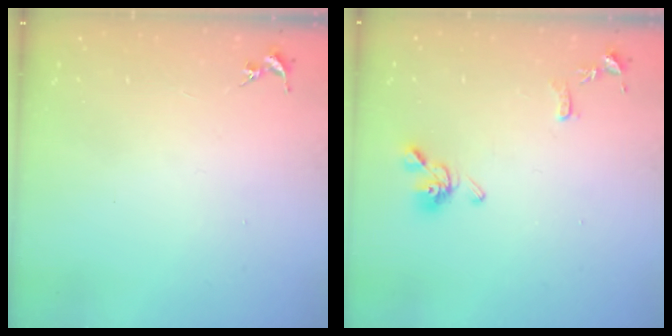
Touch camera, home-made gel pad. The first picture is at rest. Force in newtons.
{"total": 10.1, "press": 10.1, "slide": 1.2}